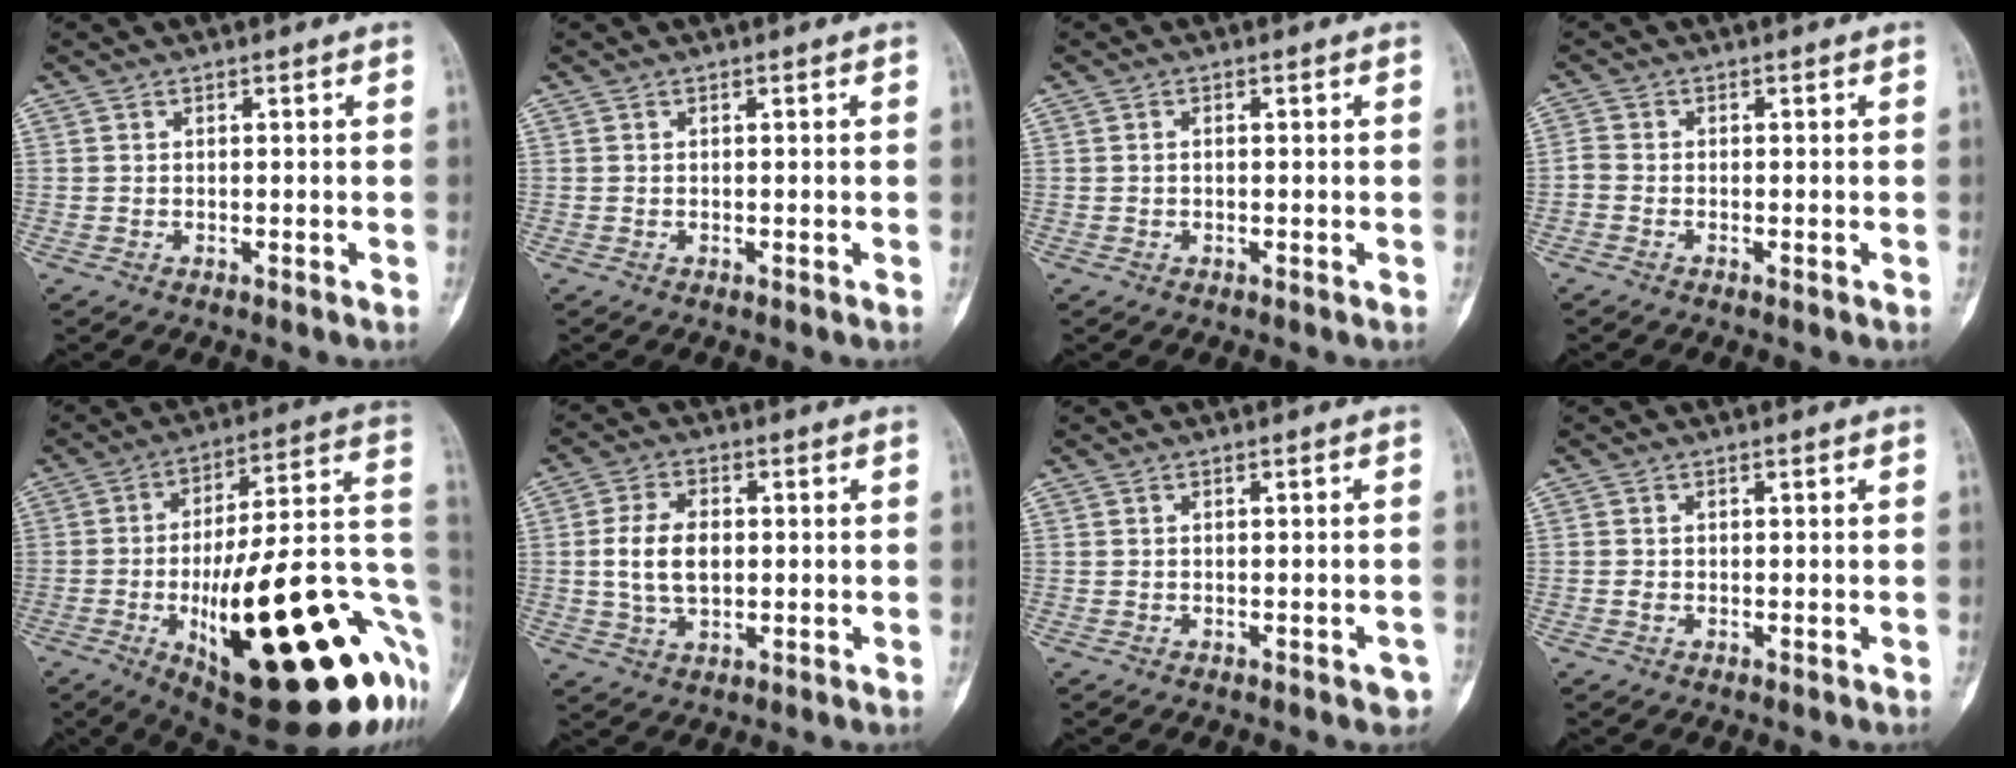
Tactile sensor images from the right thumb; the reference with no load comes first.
{"total": 0.0}
{"total": 0.5, "force": [0.0, 0.3, 0.4], "torque": [-0.012, 0.002, 0.000]}
{"total": 1.5, "force": [-0.8, 1.0, 0.8], "torque": [-0.016, 0.002, -0.025]}
{"total": 37.1, "force": [-10.5, 11.8, 33.5], "torque": [-0.384, 0.024, -0.144]}
{"total": 8.4, "force": [0.2, 5.2, 6.5], "torque": [-0.117, 0.004, 0.006]}
{"total": 2.0, "force": [-1.1, 0.8, 1.4], "torque": [-0.008, 0.012, -0.011]}
{"total": 0.8, "force": [-0.2, 0.7, 0.4], "torque": [-0.003, 0.002, -0.005]}